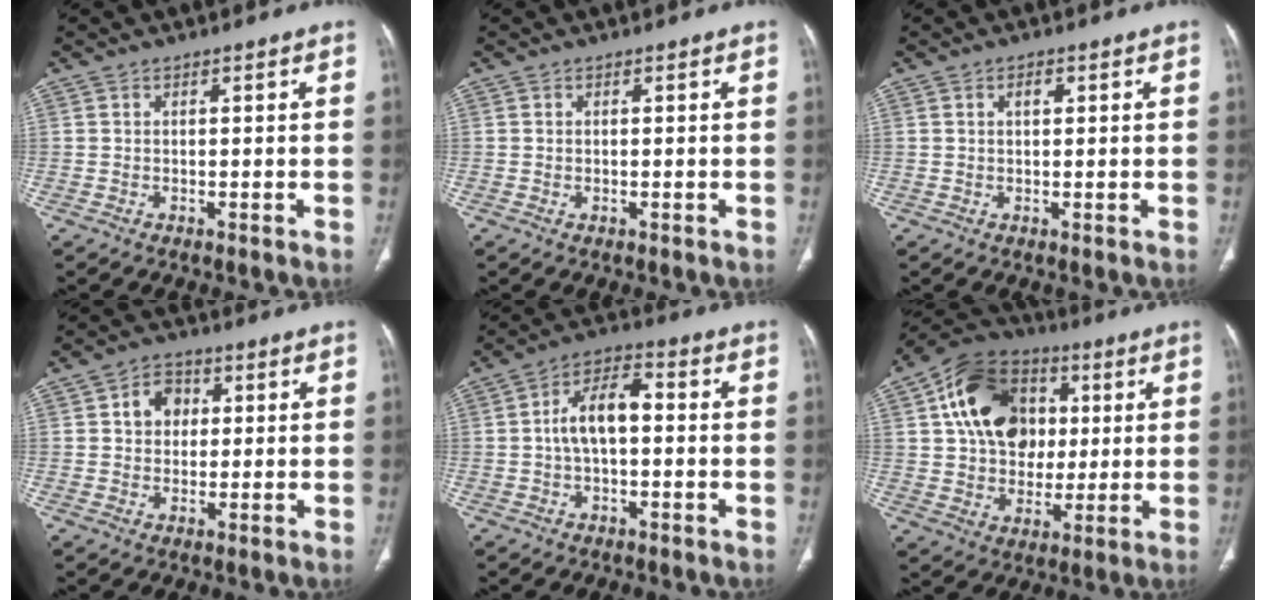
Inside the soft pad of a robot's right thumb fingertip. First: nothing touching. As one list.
[{"total": 0.0}, {"total": 1.7, "force": [0.7, 0.9, 1.3], "torque": [-0.020, 0.000, 0.010]}, {"total": 5.8, "force": [1.2, 4.7, 3.1], "torque": [-0.023, 0.006, 0.016]}, {"total": 8.7, "force": [0.0, 4.5, 7.4], "torque": [-0.134, 0.030, -0.010]}, {"total": 19.0, "force": [4.5, 14.3, 11.7], "torque": [-0.173, 0.009, 0.074]}]